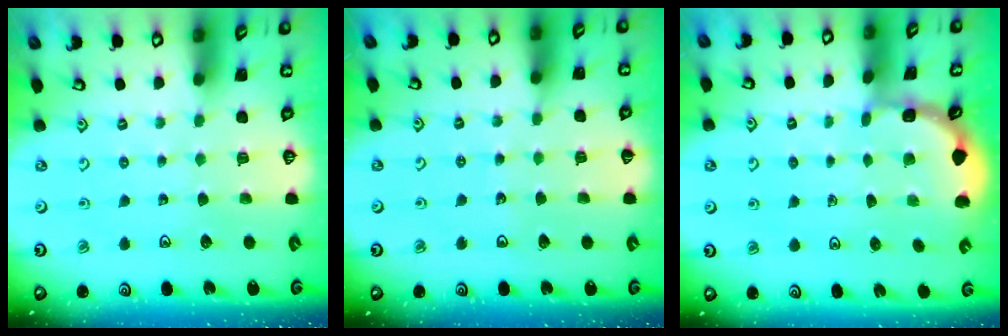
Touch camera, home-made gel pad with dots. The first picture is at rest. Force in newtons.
{"total": 2.5, "press": 2.5, "slide": 0.2}
{"total": 1.7, "press": 1.7, "slide": 0.2}